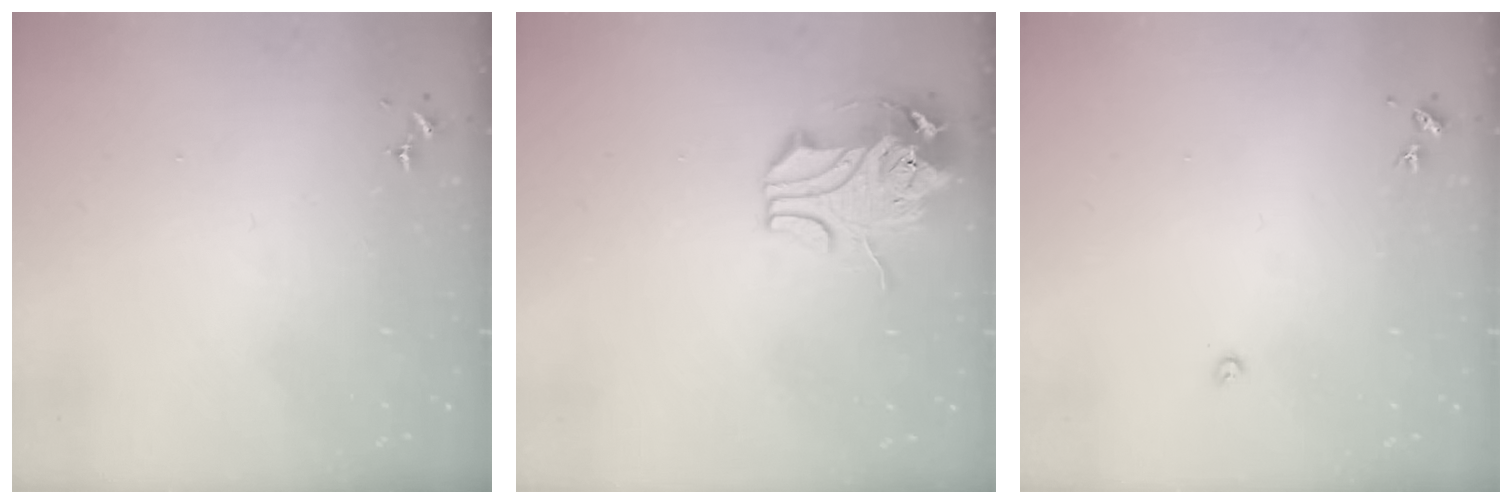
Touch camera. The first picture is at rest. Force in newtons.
{"total": 10.6, "press": 10.5, "slide": 1.9}
{"total": 2.4, "press": 2.4, "slide": 0.3}